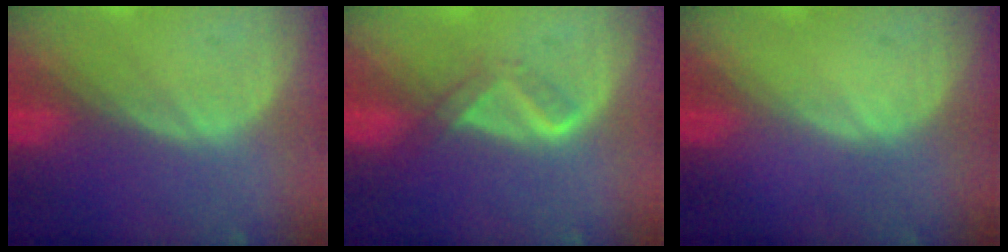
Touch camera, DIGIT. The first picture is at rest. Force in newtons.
{"total": 2.8, "press": 2.7, "slide": 0.7}
{"total": 0.0}